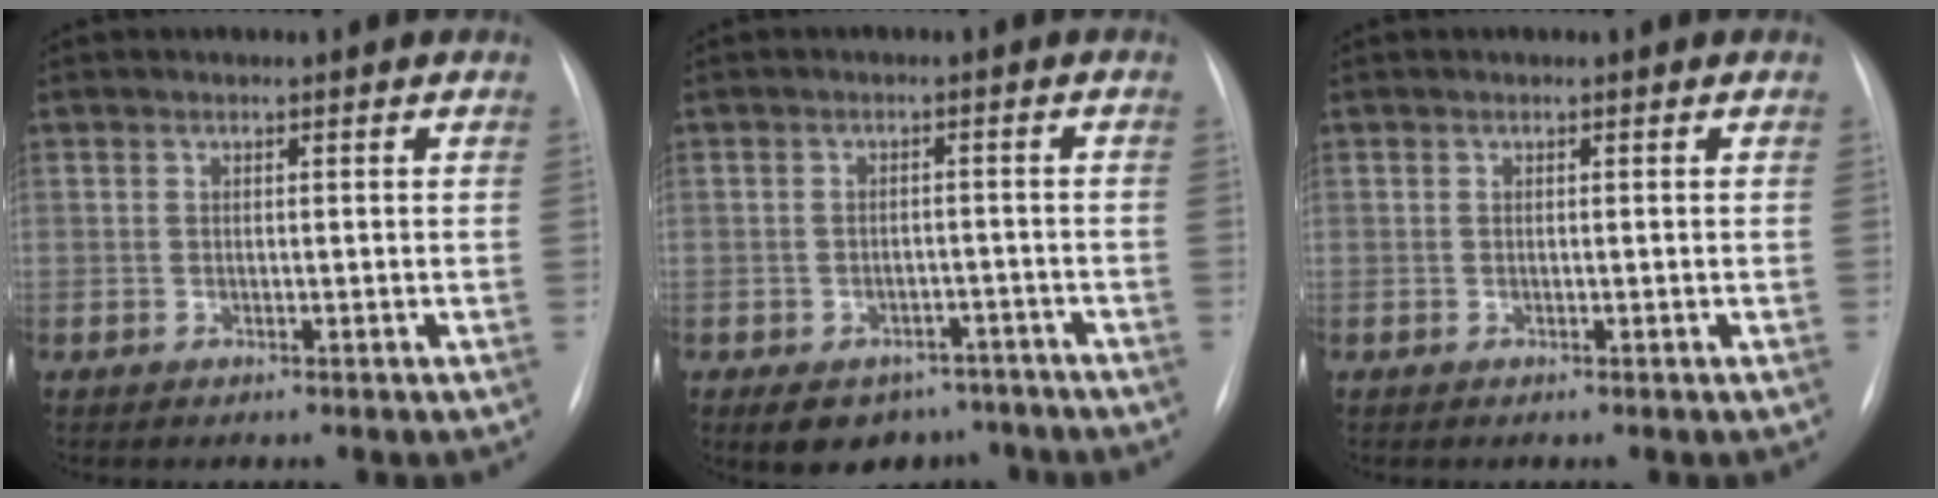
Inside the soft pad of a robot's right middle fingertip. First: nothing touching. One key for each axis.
{"total": 8.3, "fx": -6.1, "fy": 5.1, "fz": 2.2, "tx": -0.018, "ty": 0.010, "tz": -0.079}
{"total": 0.0}